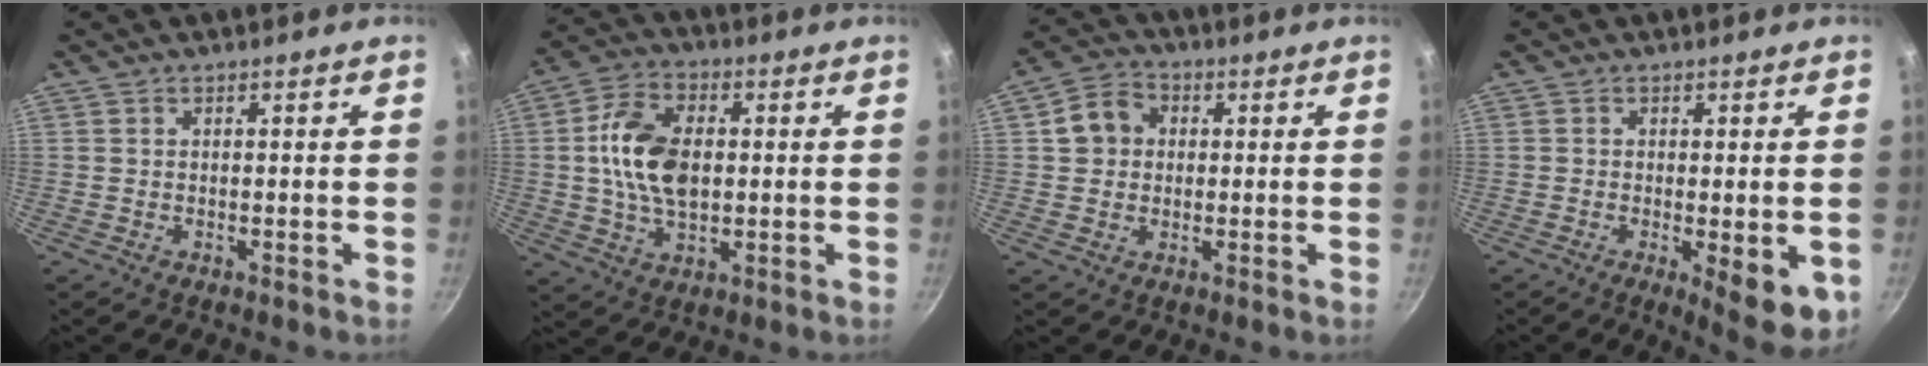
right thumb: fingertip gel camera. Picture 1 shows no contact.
{"total": 13.1, "force": [0.9, 8.0, 10.4], "torque": [-0.185, 0.008, 0.015]}
{"total": 7.1, "force": [0.9, 6.2, 3.4], "torque": [-0.043, 0.013, 0.005]}
{"total": 8.7, "force": [-2.6, 2.6, 7.9], "torque": [-0.102, -0.019, -0.032]}